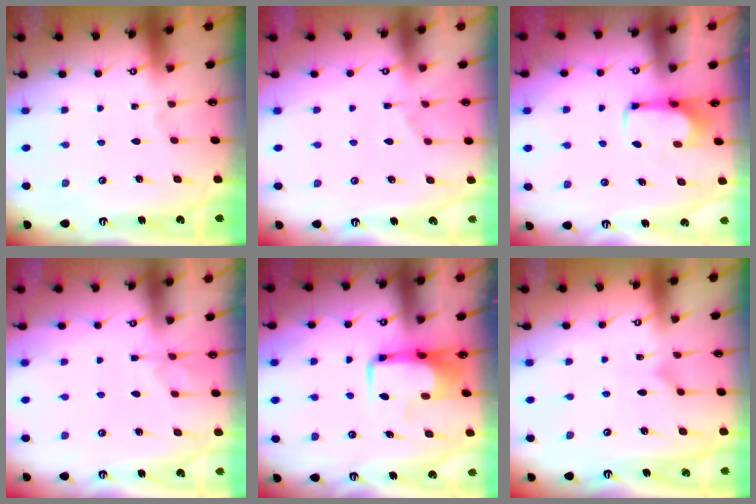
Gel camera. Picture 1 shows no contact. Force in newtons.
{"total": 5.8, "press": 5.6, "slide": 1.3}
{"total": 1.9, "press": 1.9, "slide": 0.2}
{"total": 5.8, "press": 5.7, "slide": 1.3}
{"total": 6.9, "press": 6.7, "slide": 1.6}
{"total": 3.9, "press": 3.9, "slide": 0.6}